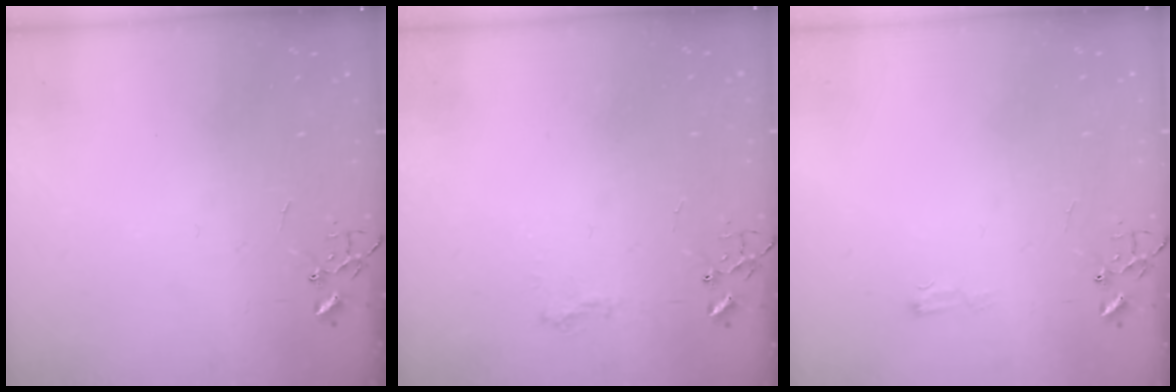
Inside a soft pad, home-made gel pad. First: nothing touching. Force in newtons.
{"total": 7.8, "press": 7.8, "slide": 0.7}
{"total": 4.6, "press": 4.5, "slide": 0.6}